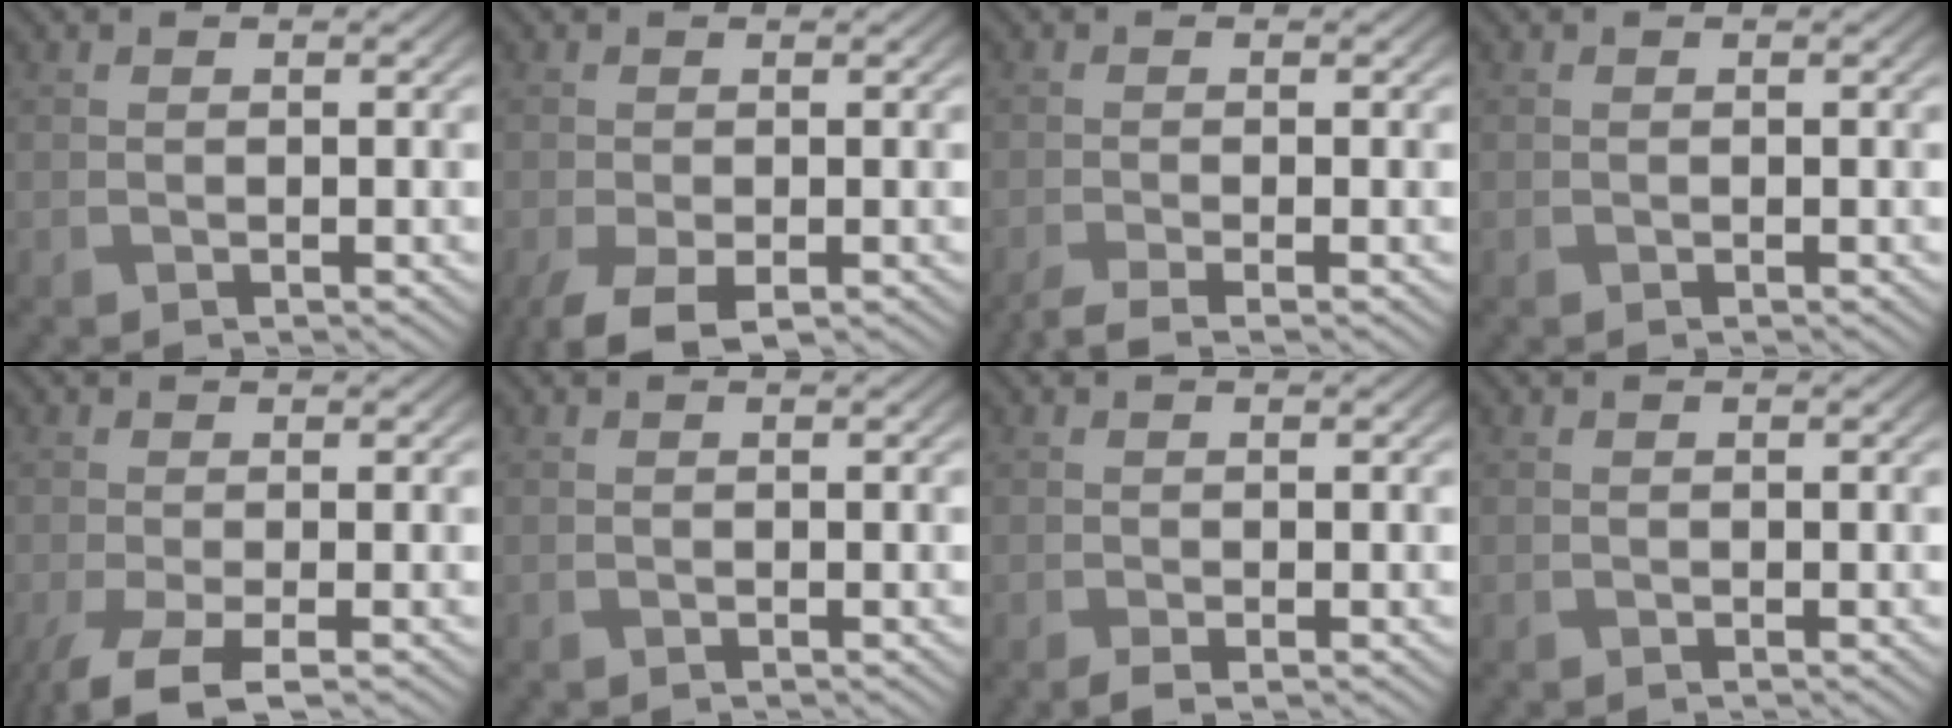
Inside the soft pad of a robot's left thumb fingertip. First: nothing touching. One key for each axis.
{"total": 4.4, "fx": -2.7, "fy": 1.9, "fz": 3.0, "tx": -0.070, "ty": -0.015, "tz": -0.045}
{"total": 2.7, "fx": -1.9, "fy": 0.4, "fz": 1.9, "tx": -0.032, "ty": -0.001, "tz": -0.046}
{"total": 0.0}
{"total": 4.7, "fx": -2.8, "fy": 1.1, "fz": 3.6, "tx": -0.079, "ty": -0.014, "tz": -0.057}
{"total": 0.0}
{"total": 1.0, "fx": -0.6, "fy": 0.2, "fz": 0.8, "tx": -0.018, "ty": -0.003, "tz": -0.009}
{"total": 0.0}